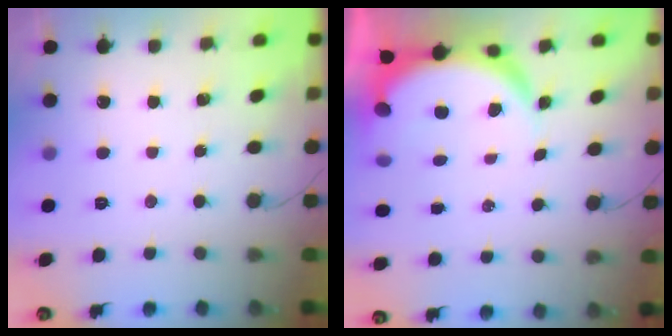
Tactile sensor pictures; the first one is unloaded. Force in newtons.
{"total": 8.9, "press": 8.9, "slide": 1.0}